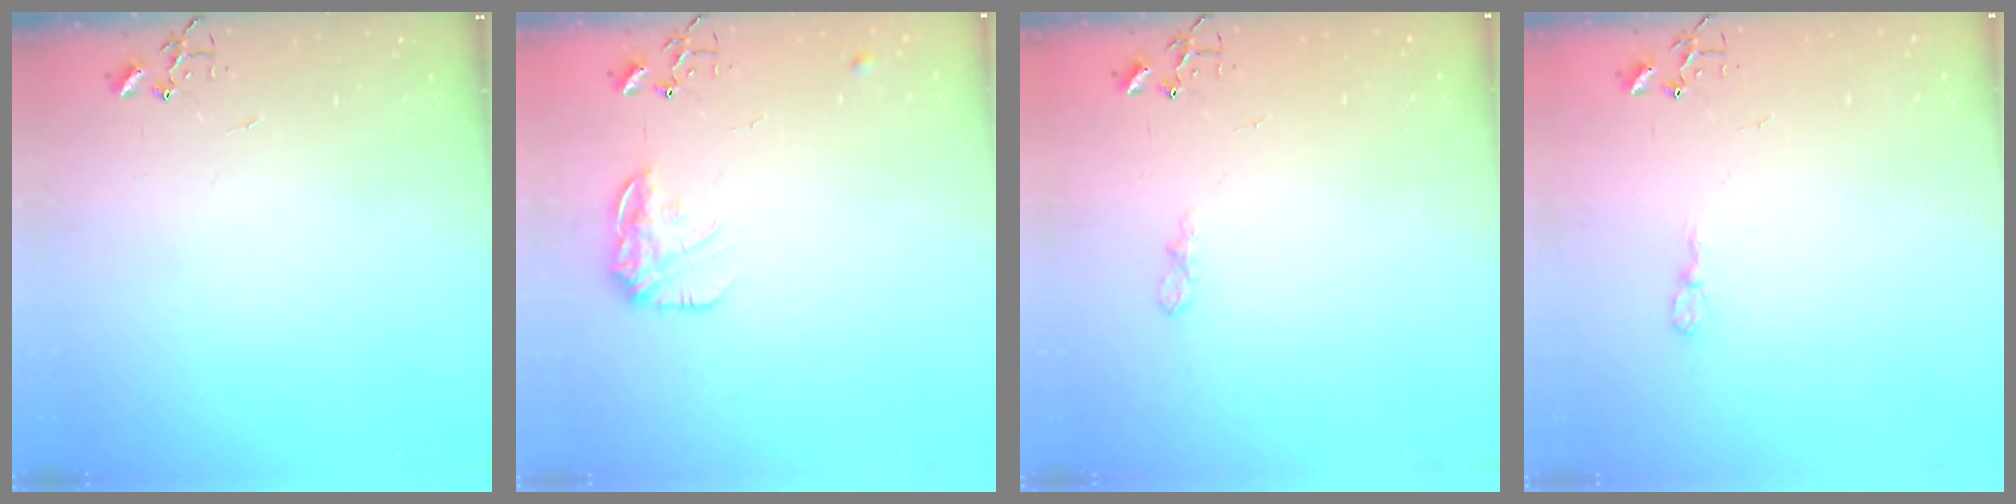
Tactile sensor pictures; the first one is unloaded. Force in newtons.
{"total": 12.3, "press": 12.2, "slide": 0.6}
{"total": 5.9, "press": 5.9, "slide": 0.7}
{"total": 4.4, "press": 4.4, "slide": 0.7}